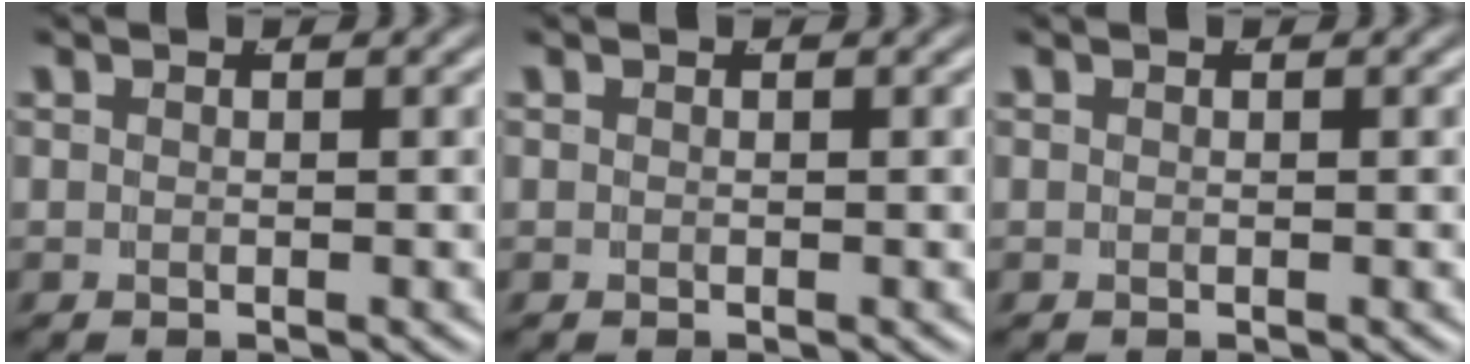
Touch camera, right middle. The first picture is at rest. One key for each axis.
{"total": 0.0}
{"total": 0.0}